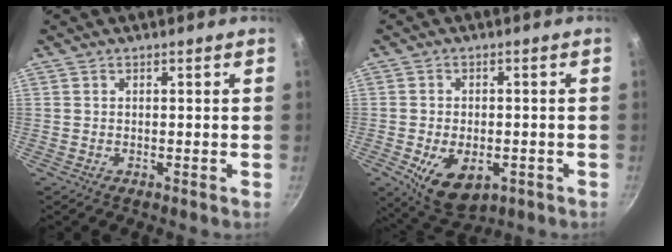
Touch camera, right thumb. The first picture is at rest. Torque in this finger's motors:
{"motor_torque": [-0.16, 0.53, 0.44, 0.41, 0.07]}